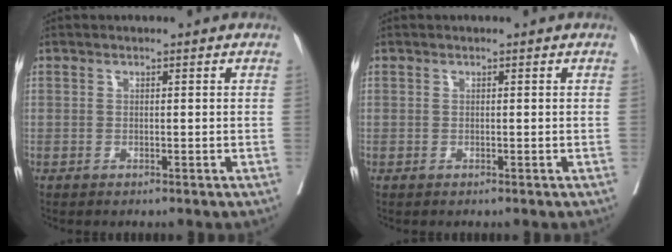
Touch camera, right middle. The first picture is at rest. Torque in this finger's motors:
{"motor_torque": [0.09, -0.02, 0.00, 0.00]}